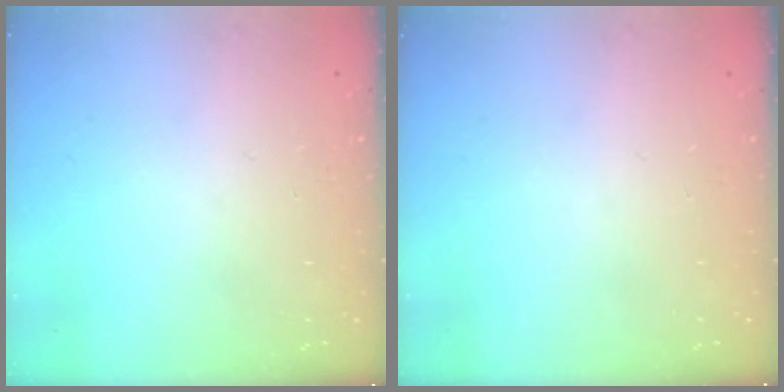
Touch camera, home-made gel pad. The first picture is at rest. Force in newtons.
{"total": 0.0}